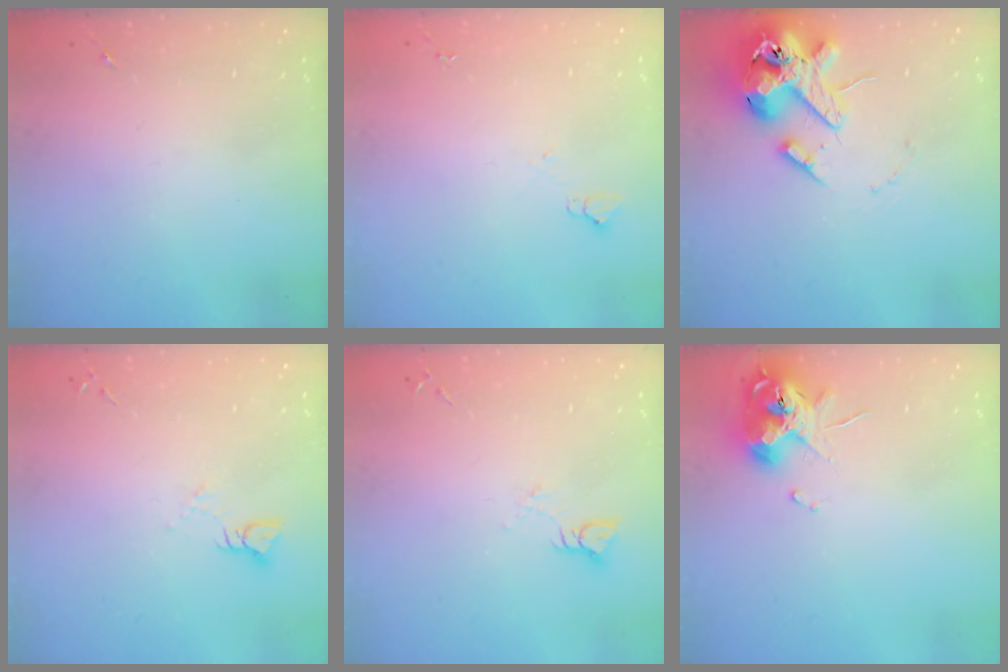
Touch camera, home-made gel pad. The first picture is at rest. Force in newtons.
{"total": 3.6, "press": 3.6, "slide": 0.5}
{"total": 15.6, "press": 15.4, "slide": 2.4}
{"total": 3.5, "press": 3.5, "slide": 0.2}
{"total": 3.5, "press": 3.5, "slide": 0.3}
{"total": 11.3, "press": 11.2, "slide": 1.4}